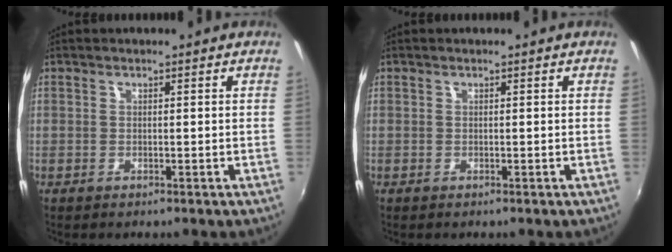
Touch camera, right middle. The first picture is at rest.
{"total": 0.0}